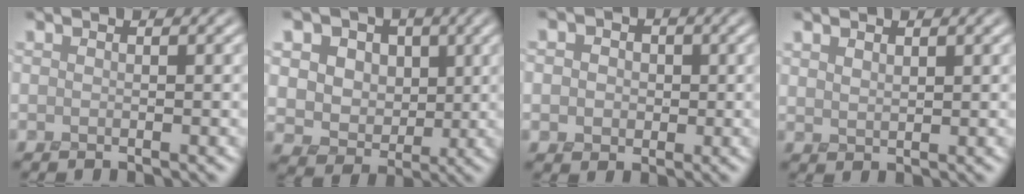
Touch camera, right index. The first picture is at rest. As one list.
[{"total": 9.9, "force": [2.5, 8.3, 4.8], "torque": [-0.086, 0.021, 0.017]}, {"total": 3.6, "force": [0.5, 3.2, 1.6], "torque": [-0.022, 0.013, -0.008]}, {"total": 1.4, "force": [1.1, 0.6, 0.7], "torque": [-0.016, -0.004, 0.028]}]